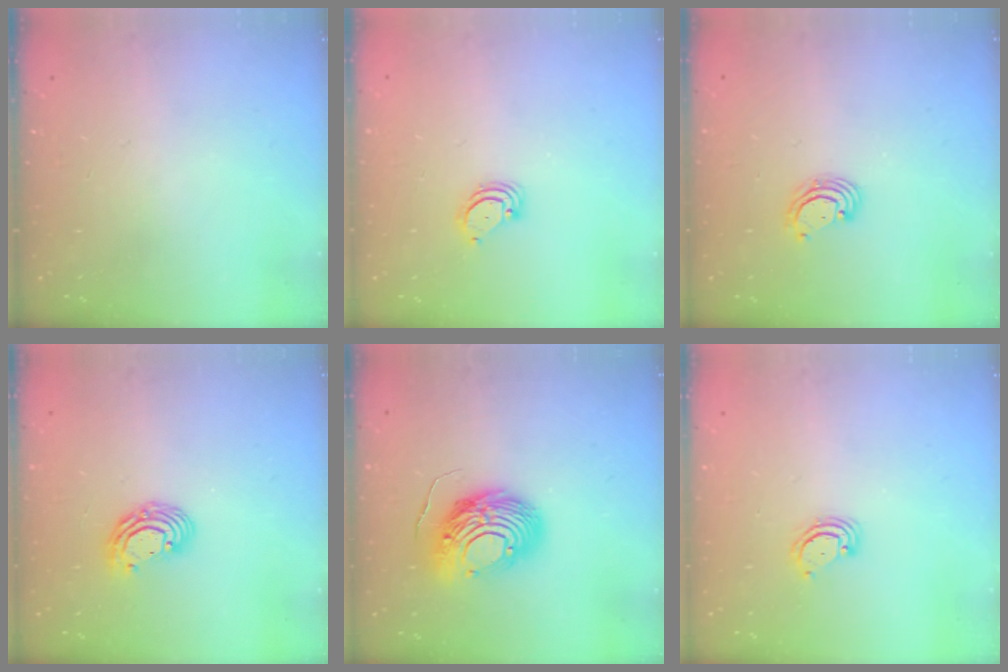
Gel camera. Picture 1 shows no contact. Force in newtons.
{"total": 3.4, "press": 3.3, "slide": 0.3}
{"total": 2.6, "press": 2.6, "slide": 0.2}
{"total": 7.6, "press": 7.6, "slide": 0.9}
{"total": 12.4, "press": 12.3, "slide": 1.1}
{"total": 2.9, "press": 2.9, "slide": 0.3}